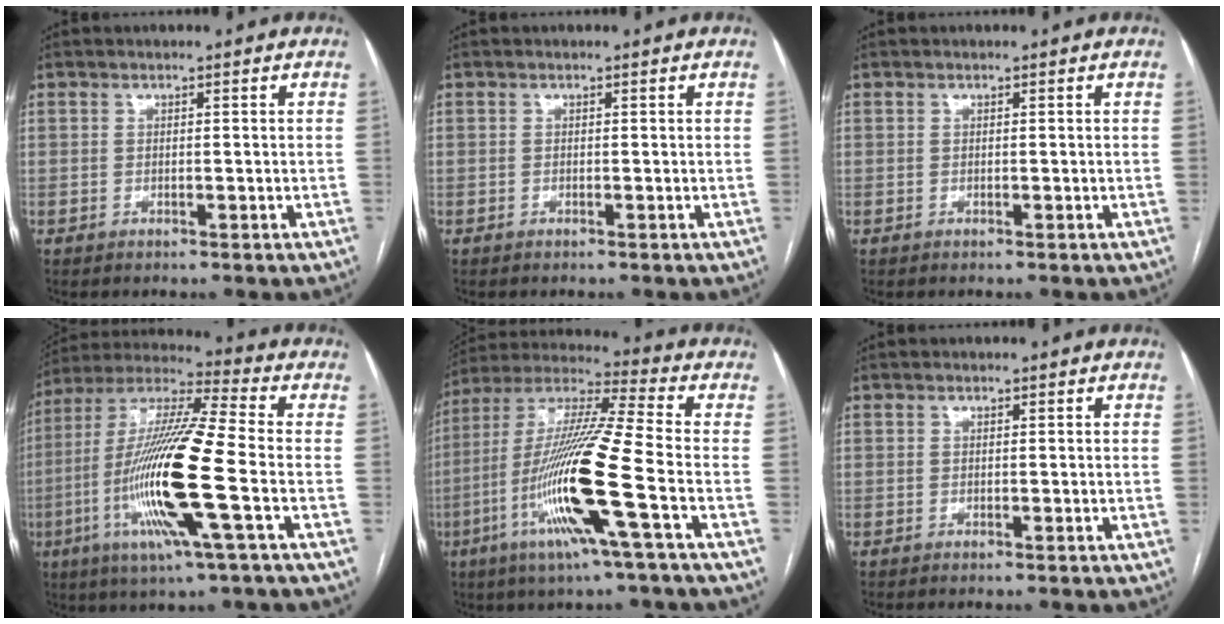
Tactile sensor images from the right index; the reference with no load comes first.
{"total": 0.0}
{"total": 0.0}
{"total": 19.0, "force": [-4.9, 0.5, 18.4], "torque": [-0.375, -0.013, -0.099]}
{"total": 18.6, "force": [-6.0, -0.6, 17.5], "torque": [-0.355, -0.015, -0.123]}
{"total": 0.0}